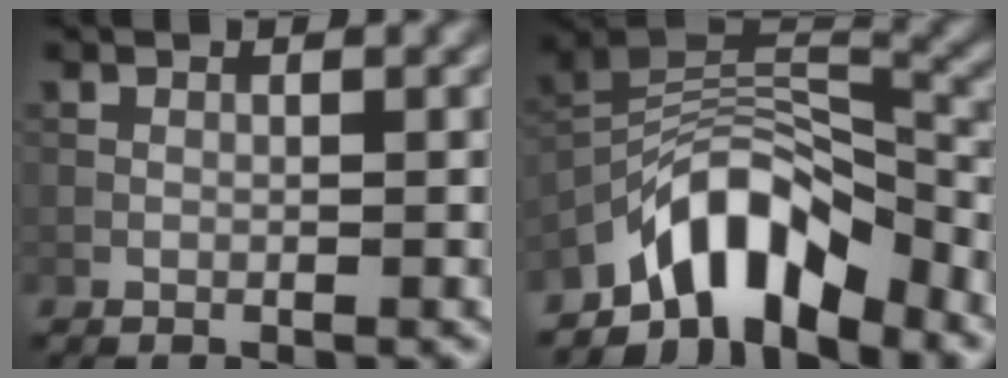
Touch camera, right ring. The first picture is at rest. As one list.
[{"total": 8.0, "force": [-5.8, 3.2, 4.5], "torque": [-0.056, 0.005, -0.111]}]